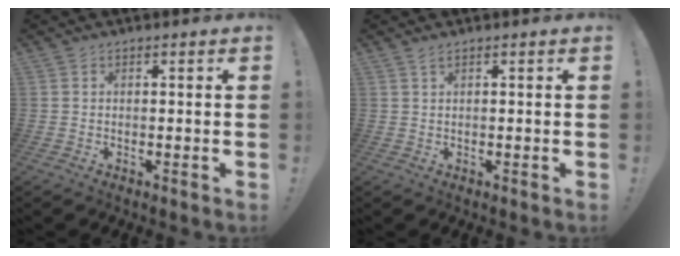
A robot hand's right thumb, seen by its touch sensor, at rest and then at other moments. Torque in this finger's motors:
{"motor_torque": [-0.13, -0.17, 0.24, 0.13, 0.00]}